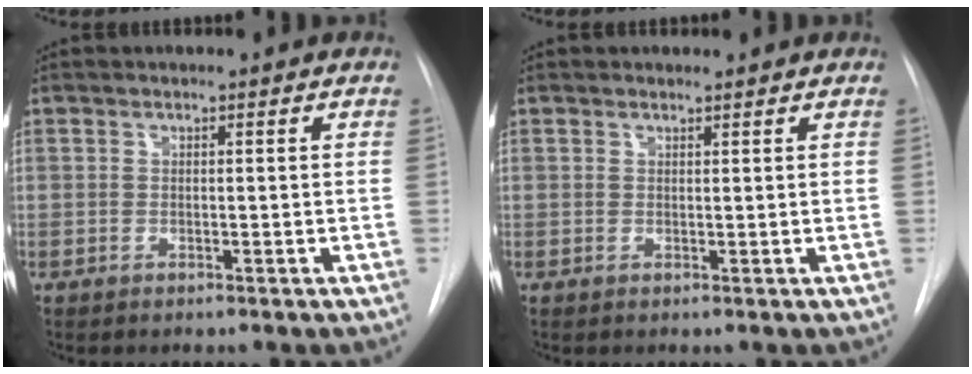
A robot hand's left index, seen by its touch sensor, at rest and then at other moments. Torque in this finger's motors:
{"motor_torque": [0.54, -0.51, 0.13, 0.02]}